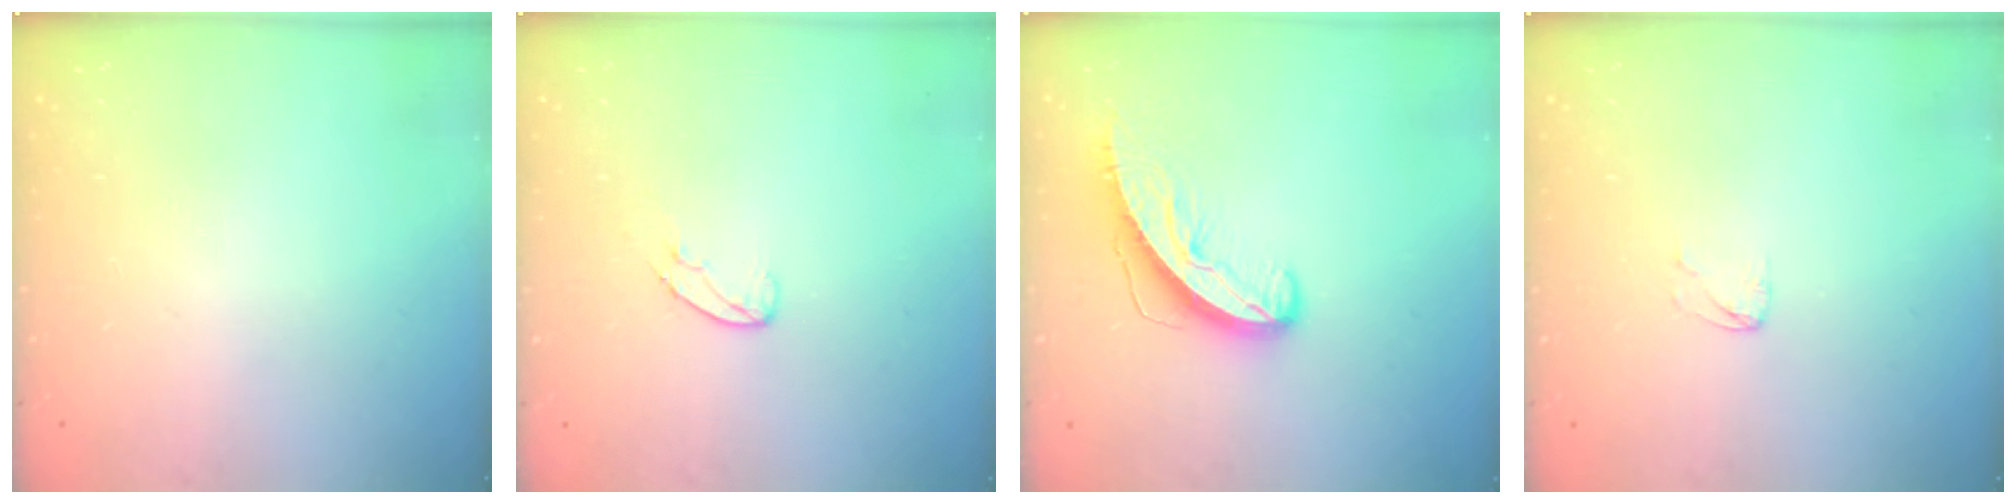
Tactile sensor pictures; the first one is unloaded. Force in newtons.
{"total": 5.9, "press": 5.9, "slide": 0.4}
{"total": 8.7, "press": 8.7, "slide": 0.5}
{"total": 2.9, "press": 2.9, "slide": 0.2}